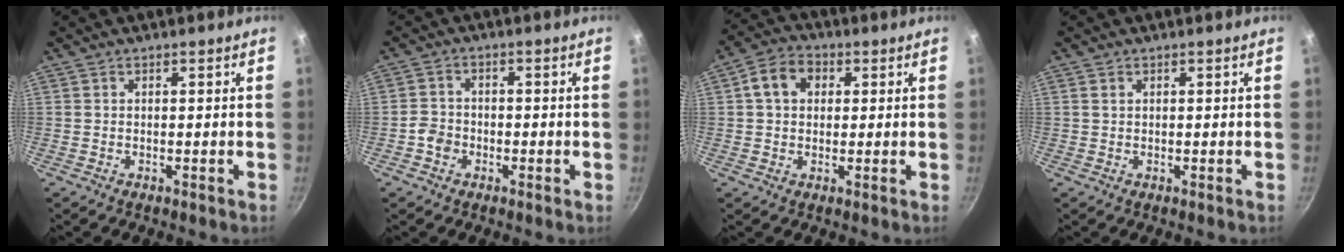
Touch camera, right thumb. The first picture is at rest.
{"total": 3.4, "force": [-1.6, 2.8, 1.2], "torque": [-0.008, 0.020, -0.031]}
{"total": 7.2, "force": [1.7, 5.6, 4.2], "torque": [-0.052, 0.013, 0.015]}
{"total": 1.0, "force": [0.5, 0.7, 0.5], "torque": [-0.009, 0.002, 0.008]}